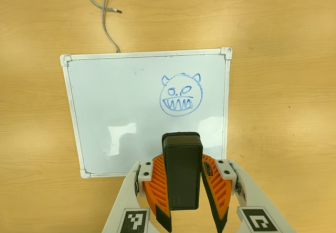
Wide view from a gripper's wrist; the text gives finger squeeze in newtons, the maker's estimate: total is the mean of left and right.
{"total": 8.2, "left": 7.4, "right": 9.0}